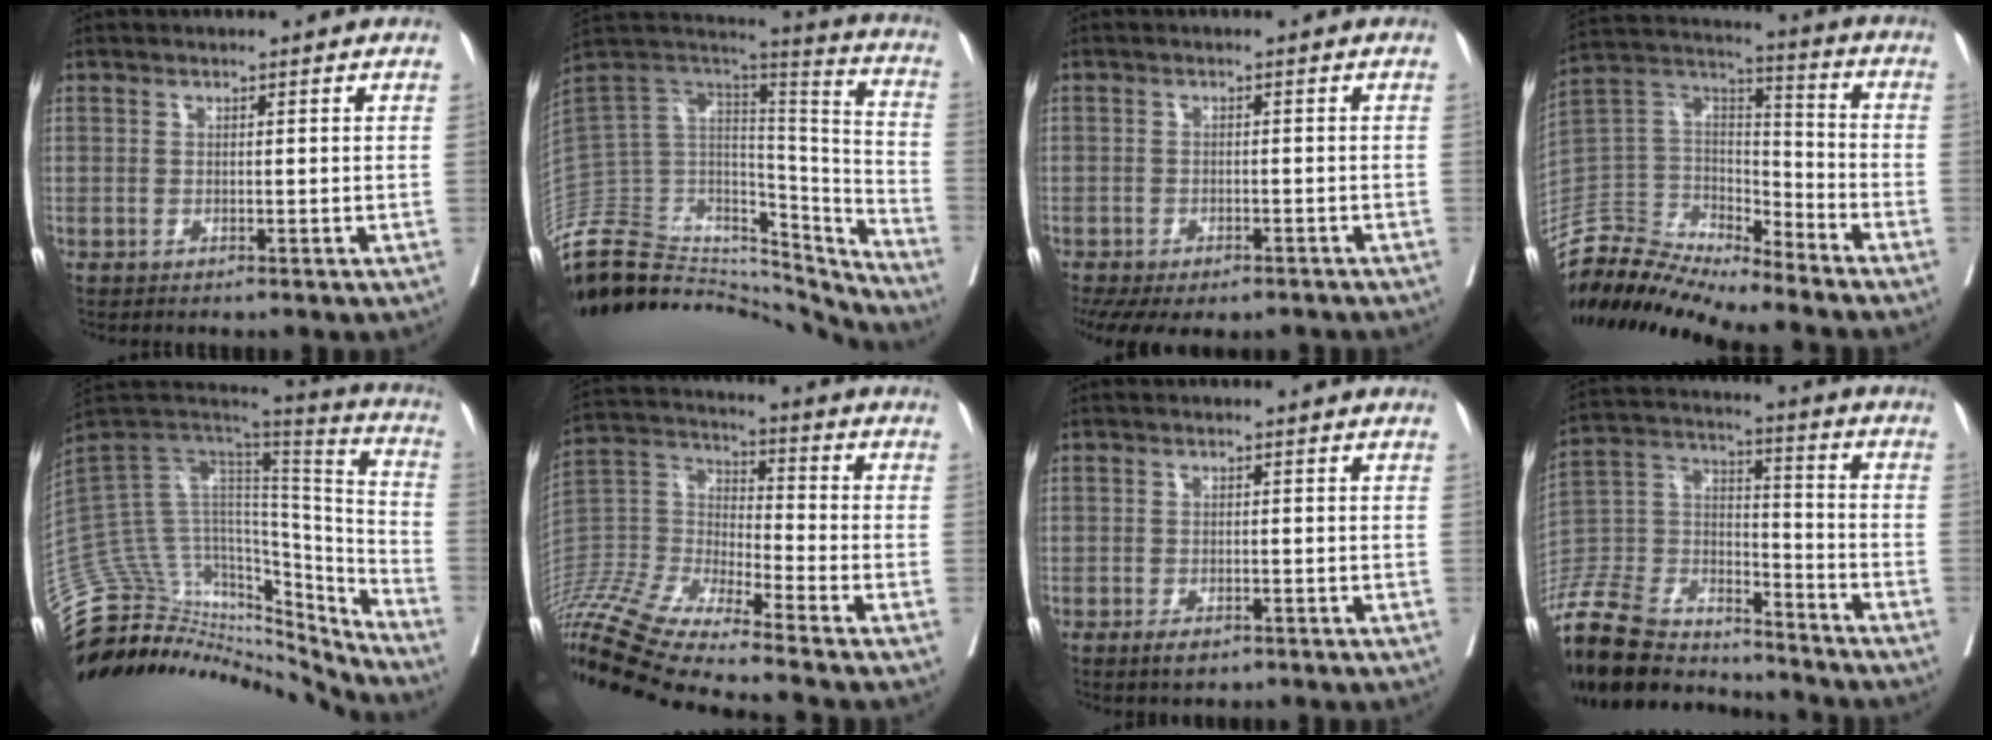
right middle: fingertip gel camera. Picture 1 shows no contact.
{"total": 36.2, "force": [-32.3, 10.6, 12.2], "torque": [-0.235, 0.001, -0.485]}
{"total": 11.6, "force": [-8.1, 6.0, 5.8], "torque": [-0.130, -0.012, -0.105]}
{"total": 17.4, "force": [-16.6, 2.7, 4.3], "torque": [-0.078, 0.044, -0.306]}
{"total": 34.7, "force": [-32.0, 8.6, 10.1], "torque": [-0.166, 0.022, -0.471]}
{"total": 18.8, "force": [-16.6, 0.1, 8.9], "torque": [-0.204, -0.003, -0.322]}
{"total": 2.5, "force": [-1.5, 1.1, 1.7], "torque": [-0.033, -0.004, -0.018]}
{"total": 24.9, "force": [-22.0, 7.2, 9.2], "torque": [-0.246, -0.011, -0.379]}